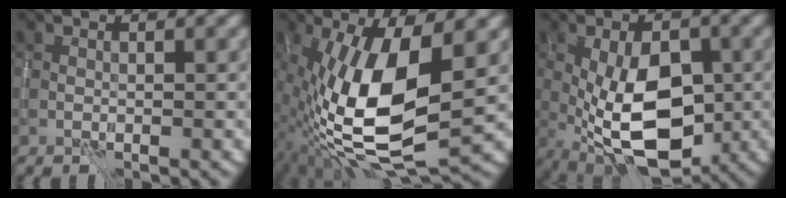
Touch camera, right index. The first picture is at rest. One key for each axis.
{"total": 14.1, "fx": -1.0, "fy": 5.1, "fz": 13.1, "tx": -0.251, "ty": -0.004, "tz": -0.020}
{"total": 10.6, "fx": -1.6, "fy": 5.6, "fz": 8.8, "tx": -0.163, "ty": -0.016, "tz": -0.024}